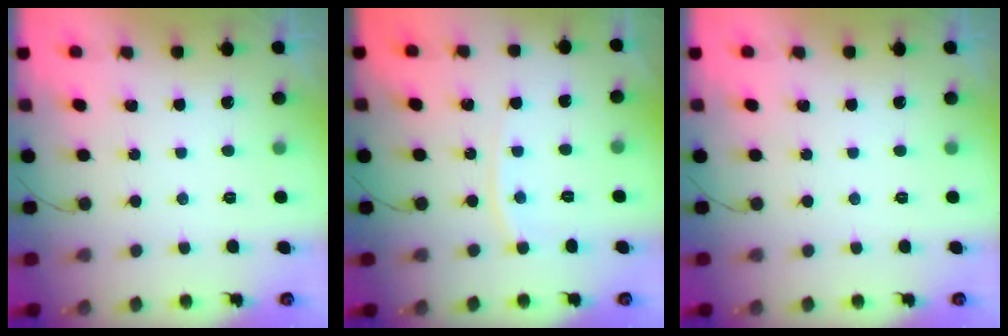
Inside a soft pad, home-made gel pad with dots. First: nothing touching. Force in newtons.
{"total": 3.8, "press": 3.8, "slide": 0.2}
{"total": 0.0}